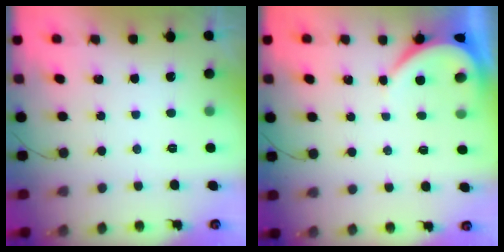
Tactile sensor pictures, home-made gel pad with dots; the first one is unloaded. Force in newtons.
{"total": 3.9, "press": 3.9, "slide": 0.6}